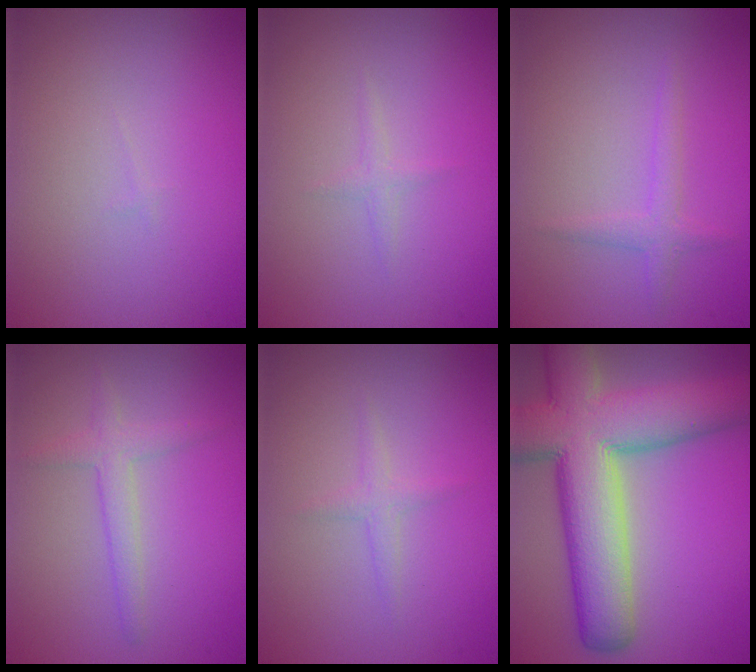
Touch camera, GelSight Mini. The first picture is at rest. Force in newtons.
{"total": 0.8, "press": 0.8, "slide": 0.1}
{"total": 1.5, "press": 1.4, "slide": 0.2}
{"total": 2.0, "press": 2.0, "slide": 0.1}
{"total": 1.1, "press": 1.1, "slide": 0.0}
{"total": 12.7, "press": 12.7, "slide": 0.7}